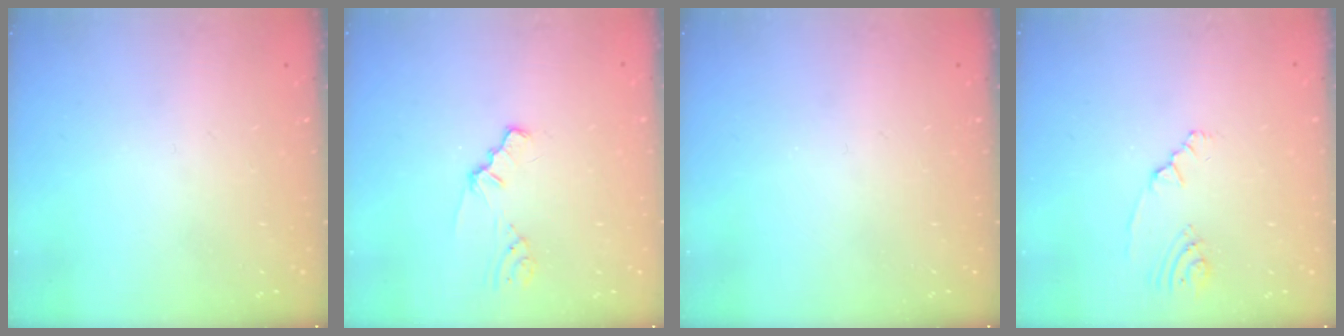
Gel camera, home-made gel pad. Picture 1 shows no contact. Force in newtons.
{"total": 0.9, "press": 0.8, "slide": 0.3}
{"total": 0.0}
{"total": 2.4, "press": 2.2, "slide": 1.1}